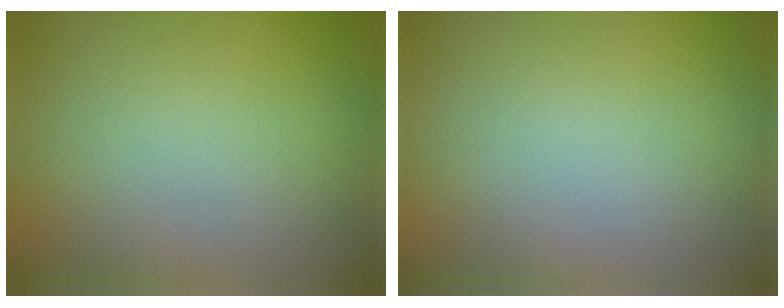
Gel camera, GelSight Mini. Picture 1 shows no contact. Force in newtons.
{"total": 0.0}